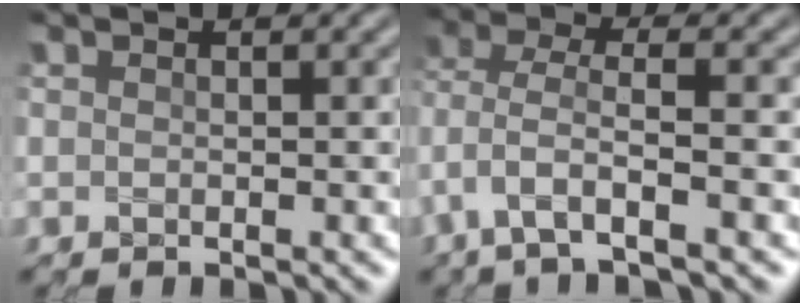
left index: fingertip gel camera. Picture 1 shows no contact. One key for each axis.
{"total": 4.5, "fx": -2.0, "fy": 1.4, "fz": 3.8, "tx": -0.087, "ty": -0.001, "tz": -0.044}